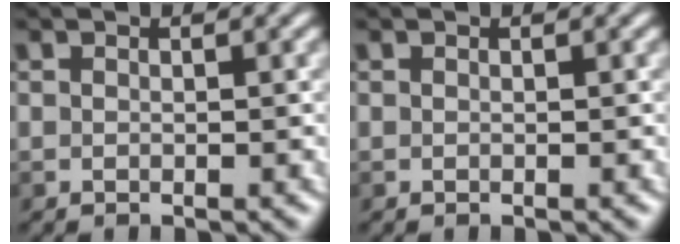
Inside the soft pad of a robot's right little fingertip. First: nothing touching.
{"total": 0.0}